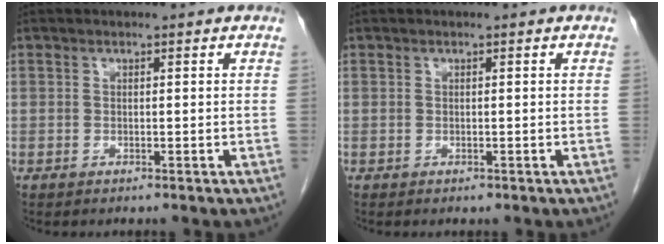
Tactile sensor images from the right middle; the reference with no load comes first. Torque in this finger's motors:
{"motor_torque": [0.24, -0.03, -0.03, -0.01]}